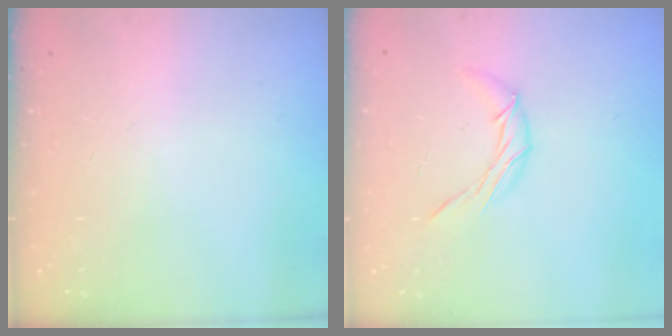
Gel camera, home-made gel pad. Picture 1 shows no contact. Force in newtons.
{"total": 7.6, "press": 7.6, "slide": 0.6}